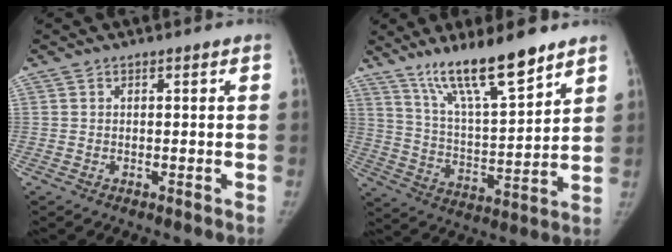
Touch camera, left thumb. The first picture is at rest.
{"total": 16.3, "force": [11.9, 3.2, 10.7], "torque": [-0.169, -0.070, 0.218]}